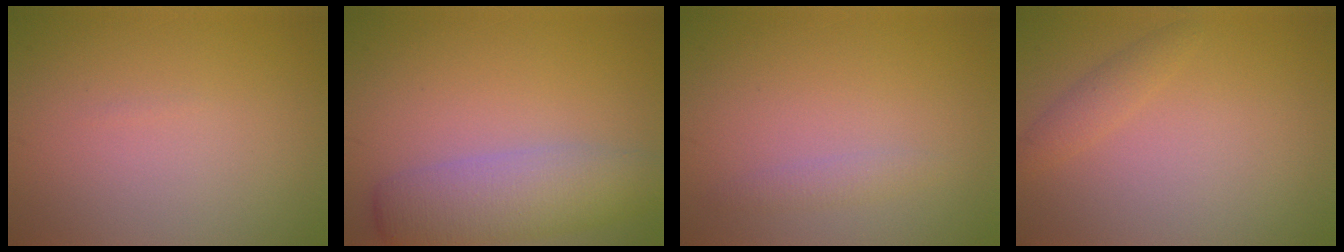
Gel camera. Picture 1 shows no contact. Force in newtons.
{"total": 5.6, "press": 5.5, "slide": 0.3}
{"total": 1.1, "press": 1.1, "slide": 0.0}
{"total": 1.4, "press": 1.4, "slide": 0.1}